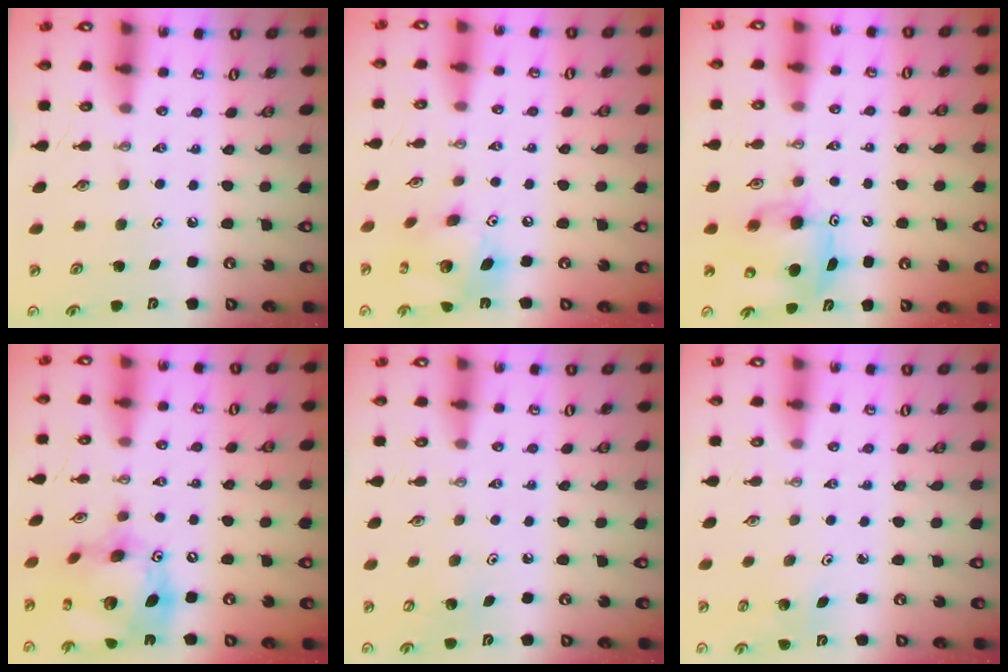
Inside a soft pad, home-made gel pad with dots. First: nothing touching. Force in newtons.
{"total": 15.3, "press": 15.2, "slide": 1.6}
{"total": 7.8, "press": 7.7, "slide": 1.5}
{"total": 20.5, "press": 20.4, "slide": 2.1}
{"total": 6.3, "press": 6.2, "slide": 1.0}
{"total": 2.6, "press": 2.6, "slide": 0.2}